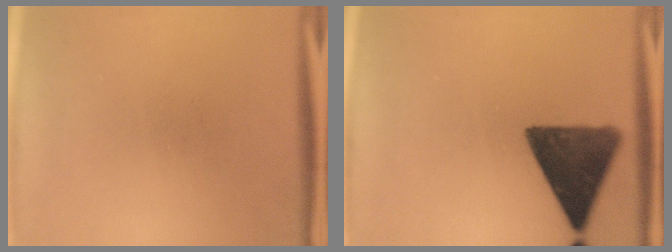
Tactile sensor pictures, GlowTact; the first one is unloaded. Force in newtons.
{"total": 12.8}